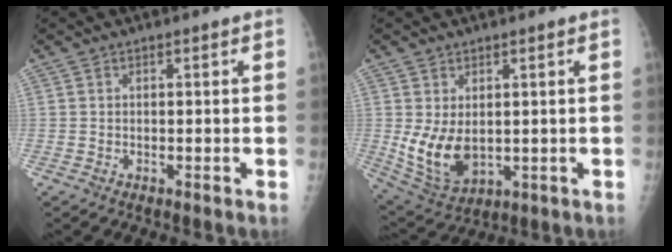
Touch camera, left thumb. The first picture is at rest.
{"total": 9.0, "force": [0.1, 5.8, 6.8], "torque": [-0.118, -0.018, 0.023]}